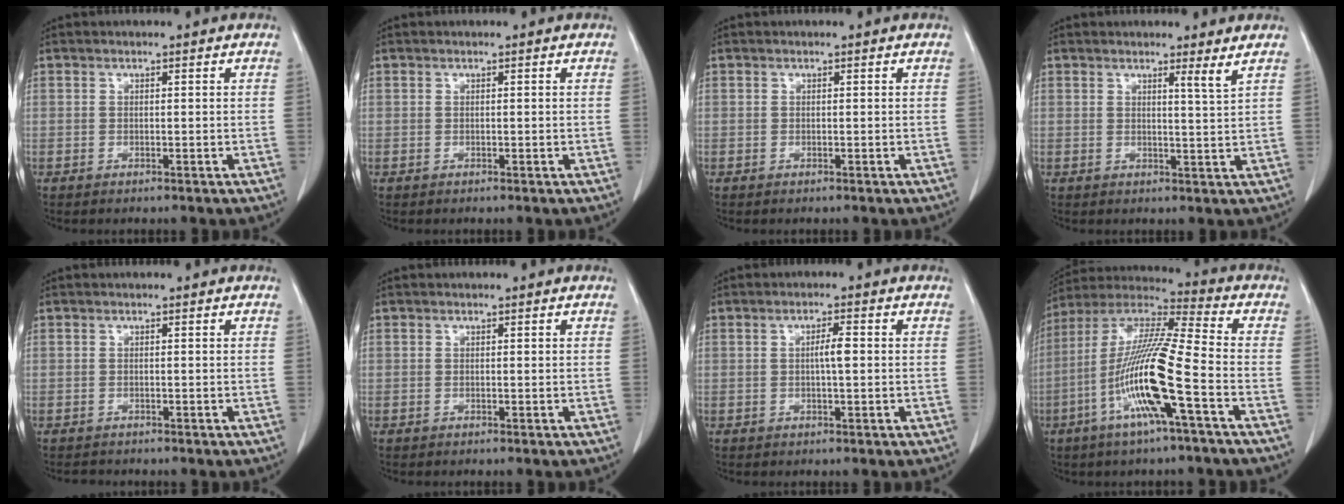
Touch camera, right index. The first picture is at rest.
{"total": 0.0}
{"total": 0.0}
{"total": 2.0, "force": [1.5, -0.7, 1.1], "torque": [-0.027, -0.020, 0.022]}
{"total": 0.9, "force": [-0.9, 0.3, 0.0], "torque": [-0.008, -0.003, -0.015]}
{"total": 0.0}
{"total": 2.5, "force": [0.1, 0.2, 2.5], "torque": [-0.045, 0.002, 0.001]}
{"total": 16.2, "force": [-5.3, 0.1, 15.3], "torque": [-0.308, -0.003, -0.108]}